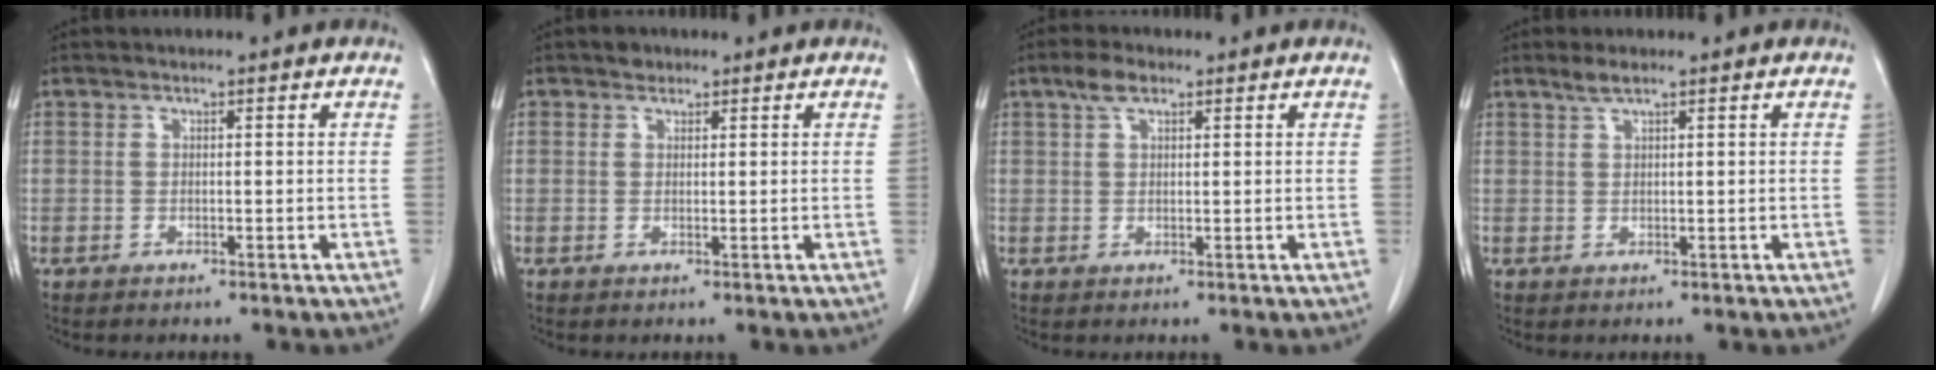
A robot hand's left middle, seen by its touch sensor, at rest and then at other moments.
{"total": 1.3, "force": [0.9, 0.9, 0.2], "torque": [-0.004, 0.002, 0.013]}
{"total": 3.0, "force": [1.9, 1.2, 2.0], "torque": [-0.046, 0.010, 0.037]}
{"total": 1.7, "force": [1.3, 0.0, 1.0], "torque": [-0.026, 0.004, 0.029]}